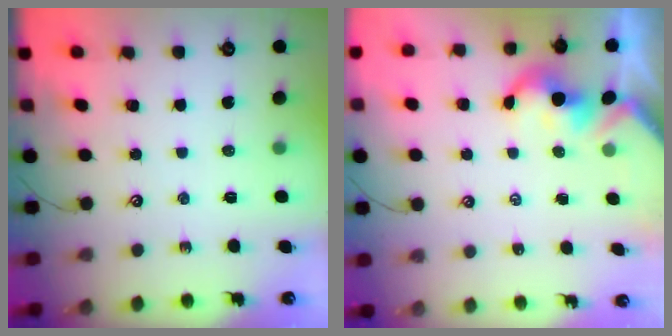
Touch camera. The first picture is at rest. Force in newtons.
{"total": 2.7, "press": 2.7, "slide": 0.1}